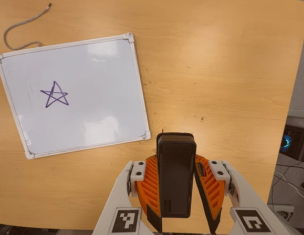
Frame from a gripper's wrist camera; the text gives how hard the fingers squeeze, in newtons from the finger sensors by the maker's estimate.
{"total": 6.5, "left": 5.0, "right": 8.1}